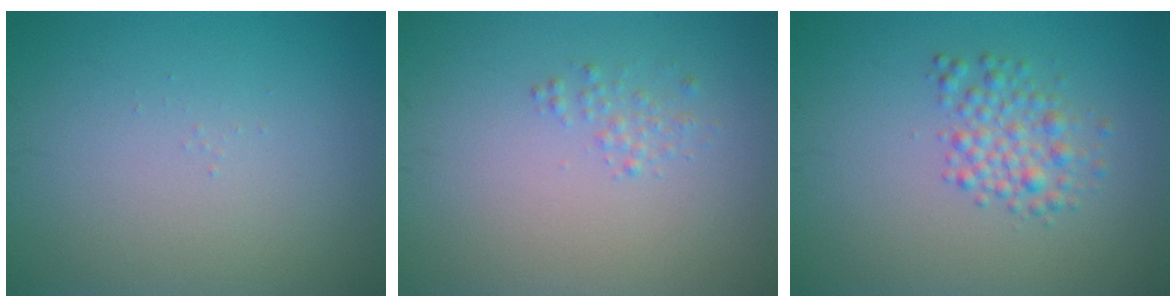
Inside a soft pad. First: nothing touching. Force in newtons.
{"total": 0.9, "press": 0.9, "slide": 0.0}
{"total": 2.7, "press": 2.7, "slide": 0.1}